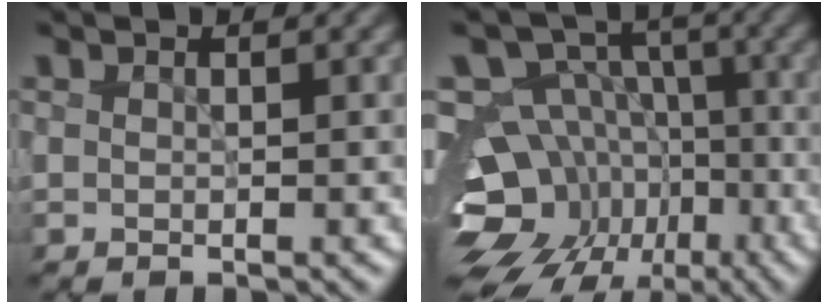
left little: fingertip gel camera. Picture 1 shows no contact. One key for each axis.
{"total": 16.9, "fx": -6.3, "fy": 13.7, "fz": 7.5, "tx": -0.144, "ty": -0.011, "tz": -0.096}